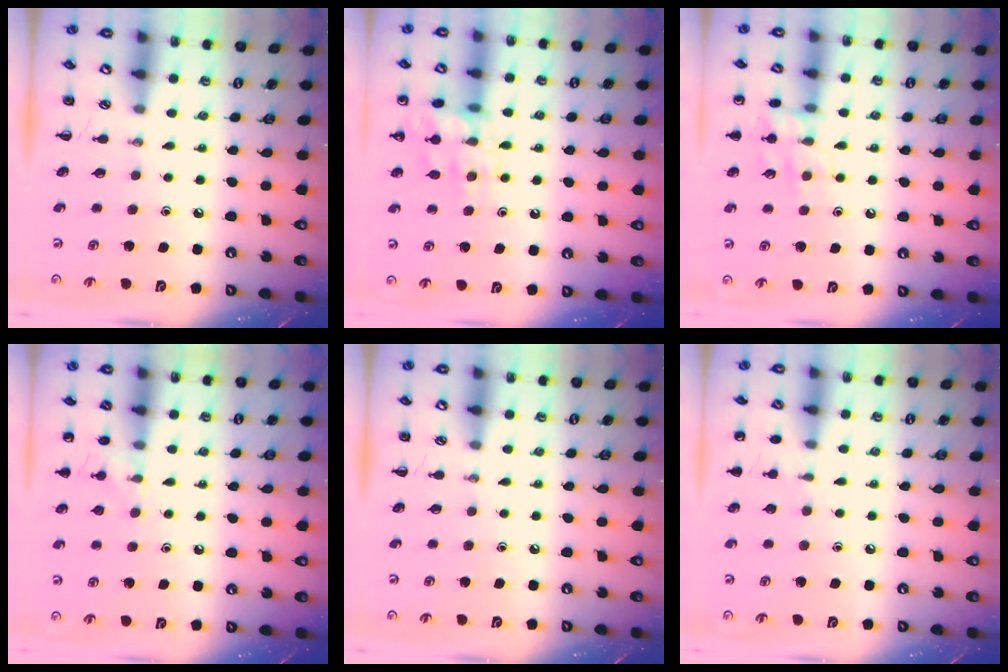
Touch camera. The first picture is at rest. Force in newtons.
{"total": 14.5, "press": 14.4, "slide": 1.9}
{"total": 10.9, "press": 10.8, "slide": 1.2}
{"total": 8.0, "press": 7.7, "slide": 2.1}
{"total": 0.0}
{"total": 4.7, "press": 4.5, "slide": 1.4}